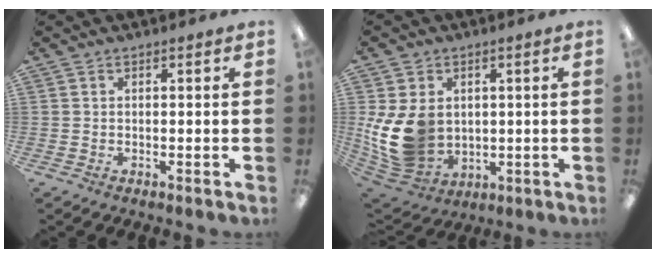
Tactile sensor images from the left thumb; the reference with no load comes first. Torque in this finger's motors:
{"motor_torque": [0.10, 0.70, 0.95, -0.86, 0.29]}